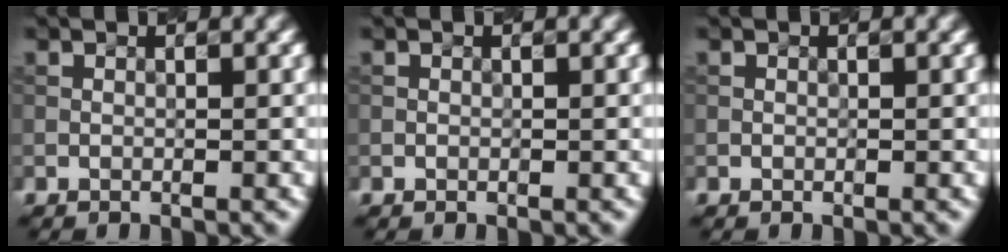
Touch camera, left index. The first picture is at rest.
{"total": 0.0}
{"total": 0.0}